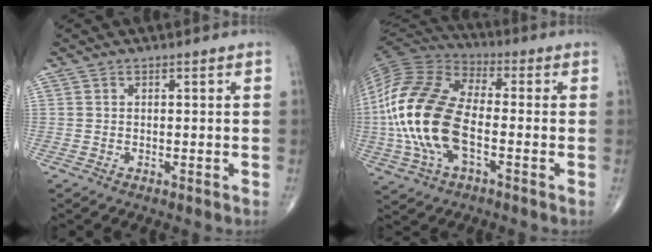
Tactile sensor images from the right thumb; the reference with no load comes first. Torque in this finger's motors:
{"motor_torque": [0.75, 0.77, 2.49, 0.18, 0.81]}